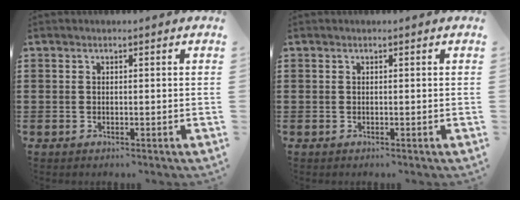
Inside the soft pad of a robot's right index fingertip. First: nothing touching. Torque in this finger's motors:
{"motor_torque": [0.27, 0.81, -0.02, -0.01]}